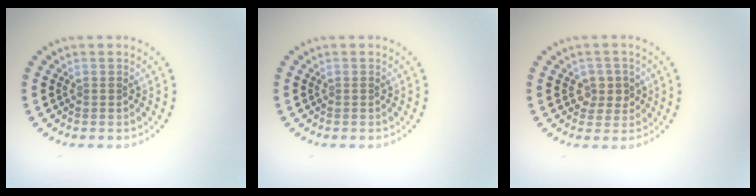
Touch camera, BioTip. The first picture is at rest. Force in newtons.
{"total": 0.0}
{"total": 2.4, "press": 2.2, "slide": 0.8}